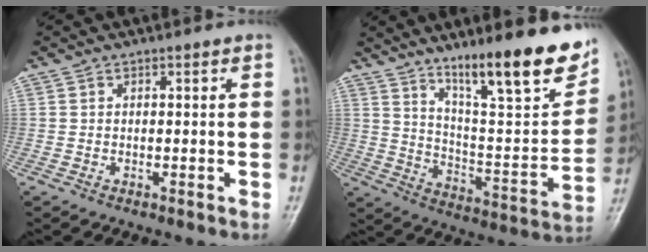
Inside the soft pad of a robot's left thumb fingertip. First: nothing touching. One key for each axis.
{"total": 20.8, "fx": 13.8, "fy": 3.9, "fz": 15.1, "tx": -0.190, "ty": -0.074, "tz": 0.226}